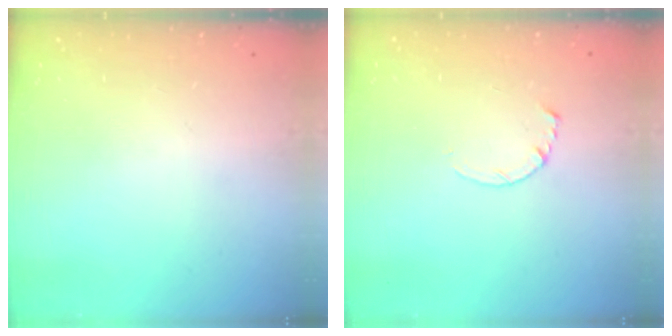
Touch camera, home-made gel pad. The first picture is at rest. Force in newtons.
{"total": 3.5, "press": 3.5, "slide": 0.4}